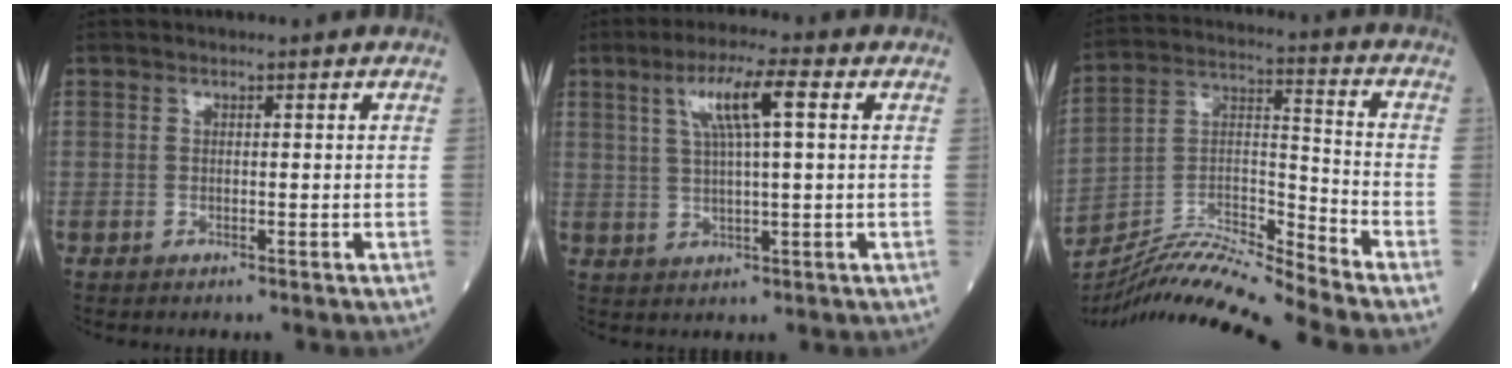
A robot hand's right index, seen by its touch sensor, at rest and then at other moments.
{"total": 7.4, "force": [2.6, 0.5, 6.9], "torque": [-0.131, 0.013, 0.048]}
{"total": 14.3, "force": [-13.5, -2.5, 4.1], "torque": [-0.070, 0.021, -0.248]}